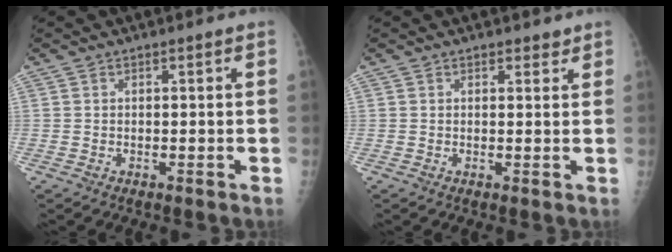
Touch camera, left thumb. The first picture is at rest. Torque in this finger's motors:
{"motor_torque": [-0.16, 0.05, -0.05, 0.16, -0.03]}